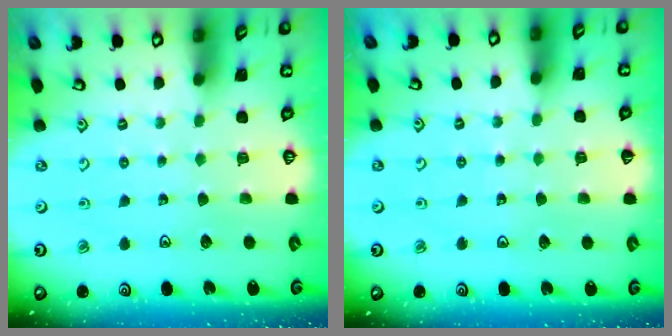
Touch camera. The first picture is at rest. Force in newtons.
{"total": 2.9, "press": 2.9, "slide": 0.3}